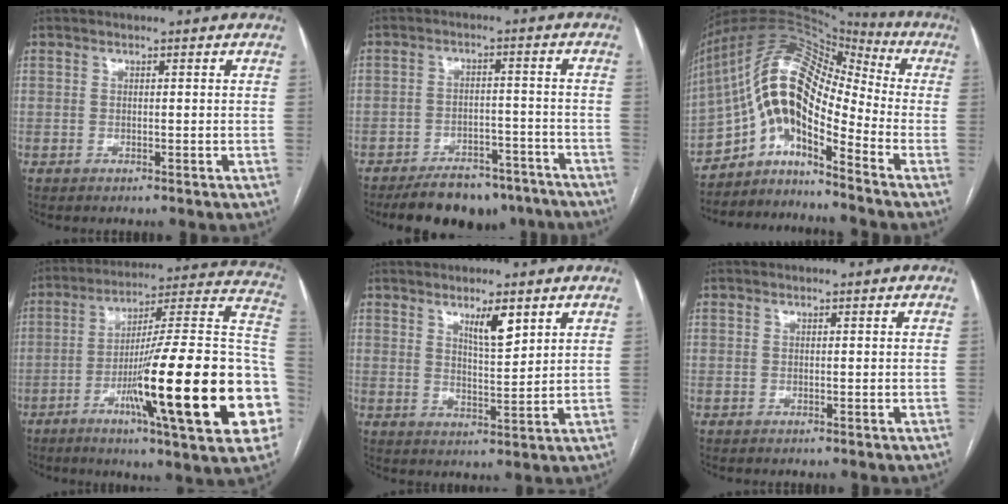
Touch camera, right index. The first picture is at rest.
{"total": 13.4, "force": [-11.3, 5.3, 4.9], "torque": [-0.055, 0.011, -0.149]}
{"total": 15.4, "force": [-7.3, 5.2, 12.5], "torque": [-0.228, 0.056, -0.126]}
{"total": 29.7, "force": [-8.1, 2.4, 28.5], "torque": [-0.338, -0.005, -0.131]}
{"total": 5.1, "force": [3.1, 1.0, 3.9], "torque": [-0.070, -0.005, 0.055]}
{"total": 0.0}